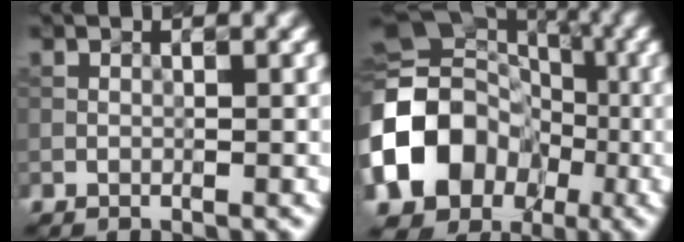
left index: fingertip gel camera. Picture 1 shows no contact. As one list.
[{"total": 16.0, "force": [-3.9, 13.4, 7.8], "torque": [-0.172, 0.007, -0.093]}]